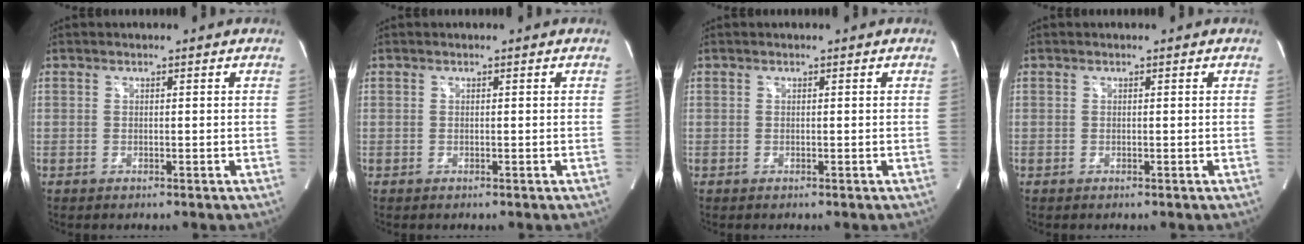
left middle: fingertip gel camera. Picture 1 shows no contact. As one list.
[{"total": 0.0}, {"total": 0.0}, {"total": 0.0}]